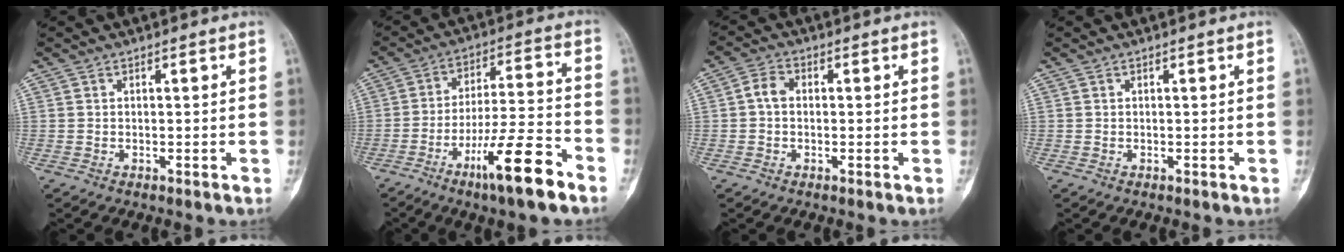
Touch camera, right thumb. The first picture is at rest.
{"total": 14.3, "force": [-8.3, 2.2, 11.4], "torque": [-0.202, 0.050, -0.138]}
{"total": 3.3, "force": [-0.1, 2.4, 2.2], "torque": [-0.038, 0.012, -0.009]}
{"total": 0.0}